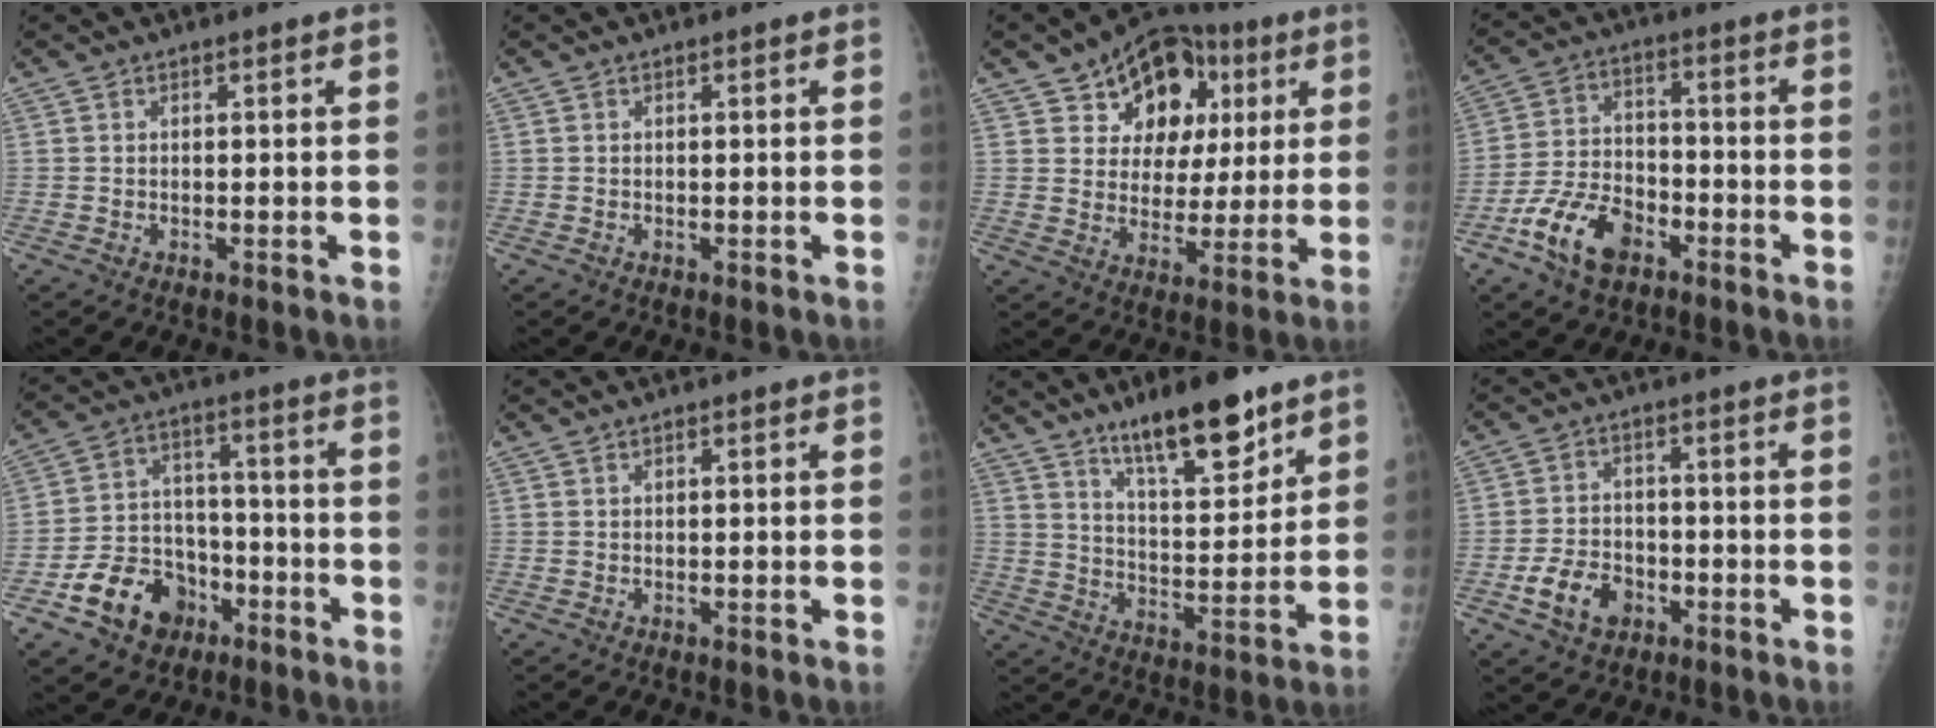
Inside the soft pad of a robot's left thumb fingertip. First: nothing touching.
{"total": 0.0}
{"total": 16.0, "force": [6.8, 11.5, 8.8], "torque": [-0.073, -0.001, 0.107]}
{"total": 11.4, "force": [-6.3, 6.9, 6.6], "torque": [-0.109, 0.033, -0.117]}
{"total": 13.1, "force": [-6.7, 9.8, 5.5], "torque": [-0.055, 0.058, -0.104]}
{"total": 0.0}
{"total": 14.7, "force": [10.2, 4.2, 9.7], "torque": [-0.126, -0.067, 0.176]}
{"total": 7.7, "force": [-3.5, 5.5, 4.1], "torque": [-0.055, 0.018, -0.057]}